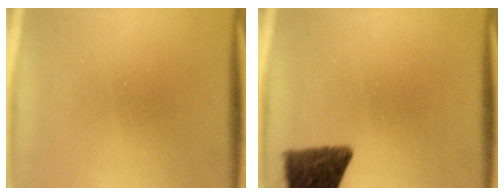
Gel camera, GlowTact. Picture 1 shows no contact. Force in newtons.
{"total": 10.2}